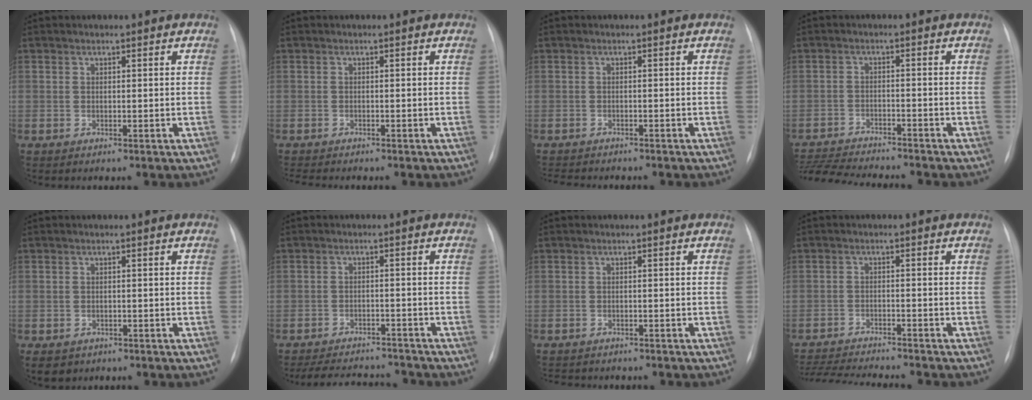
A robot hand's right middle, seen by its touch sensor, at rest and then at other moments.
{"total": 3.0, "force": [-2.7, 0.3, 1.2], "torque": [-0.019, -0.007, -0.035]}
{"total": 5.8, "force": [-5.2, 1.4, 2.1], "torque": [-0.033, -0.007, -0.072]}
{"total": 13.0, "force": [-12.1, 0.9, 4.6], "torque": [-0.082, -0.009, -0.185]}
{"total": 4.7, "force": [-3.0, 3.3, 1.4], "torque": [-0.023, -0.002, -0.037]}
{"total": 10.6, "force": [-9.9, 2.9, 2.6], "torque": [-0.048, 0.005, -0.133]}
{"total": 5.8, "force": [-5.1, 2.0, 2.0], "torque": [-0.030, -0.003, -0.060]}
{"total": 11.9, "force": [-11.1, 0.3, 4.3], "torque": [-0.068, -0.012, -0.167]}